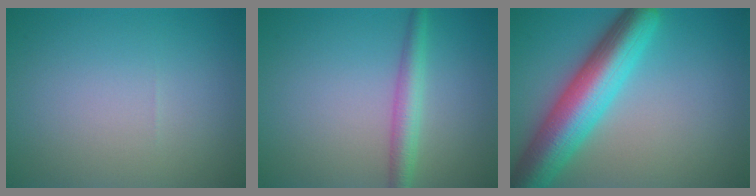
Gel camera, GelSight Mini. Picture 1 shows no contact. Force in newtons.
{"total": 2.7, "press": 2.7, "slide": 0.1}
{"total": 9.0, "press": 9.0, "slide": 0.3}